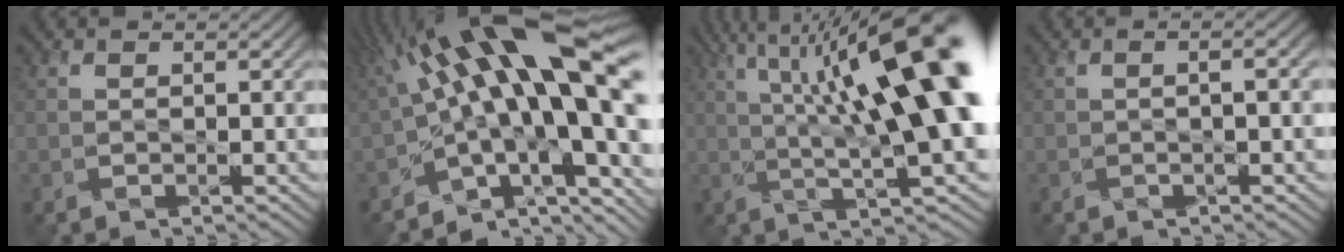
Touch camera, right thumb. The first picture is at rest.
{"total": 19.3, "force": [1.3, 7.0, 17.9], "torque": [-0.252, 0.019, 0.014]}
{"total": 17.6, "force": [4.4, 4.4, 16.5], "torque": [-0.277, 0.029, 0.086]}
{"total": 2.2, "force": [-0.1, 0.6, 2.1], "torque": [-0.028, 0.007, -0.002]}